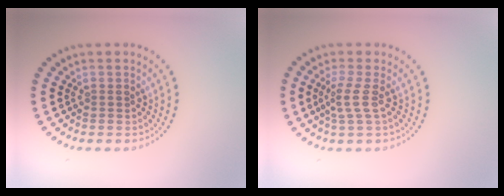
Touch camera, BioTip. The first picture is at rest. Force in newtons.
{"total": 2.1, "press": 1.5, "slide": 1.4}